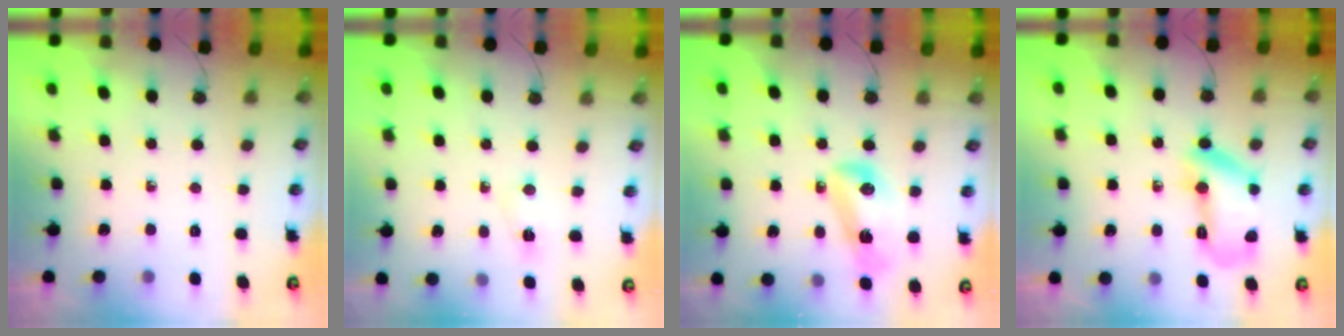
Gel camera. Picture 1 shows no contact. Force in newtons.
{"total": 2.1, "press": 2.0, "slide": 0.4}
{"total": 9.2, "press": 9.2, "slide": 0.6}
{"total": 15.0, "press": 14.9, "slide": 1.7}